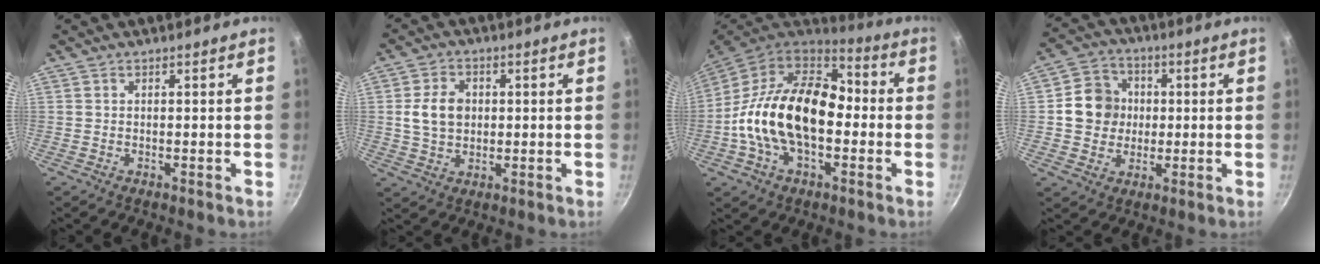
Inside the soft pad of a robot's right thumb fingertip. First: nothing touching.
{"total": 7.4, "force": [0.8, 5.7, 4.7], "torque": [-0.072, 0.007, 0.011]}
{"total": 23.1, "force": [-2.1, 14.4, 17.9], "torque": [-0.291, 0.041, -0.052]}
{"total": 9.6, "force": [0.5, 8.8, 3.9], "torque": [-0.030, 0.015, -0.002]}